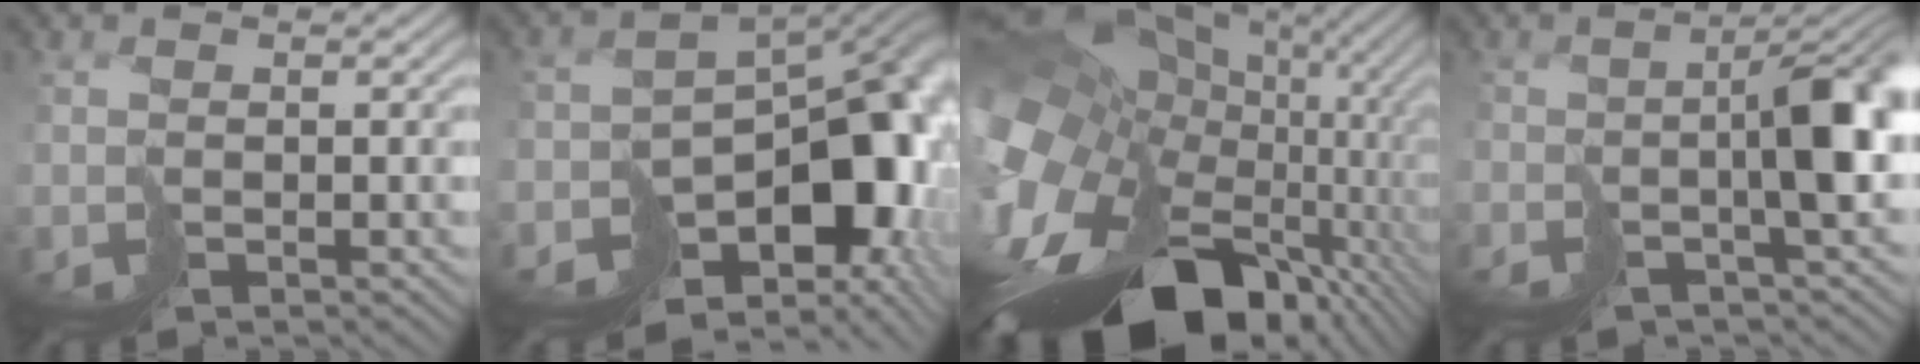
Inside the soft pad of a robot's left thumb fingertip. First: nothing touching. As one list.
[{"total": 15.1, "force": [-5.7, 9.1, 10.6], "torque": [-0.112, -0.042, -0.054]}, {"total": 18.6, "force": [-3.2, 12.5, 13.4], "torque": [-0.281, -0.021, -0.041]}, {"total": 5.2, "force": [-1.5, 1.1, 4.8], "torque": [-0.060, -0.001, -0.023]}]